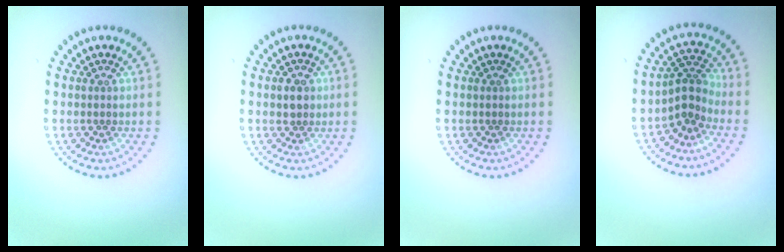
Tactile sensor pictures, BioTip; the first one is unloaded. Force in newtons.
{"total": 1.5, "press": 1.5, "slide": 0.2}
{"total": 0.0}
{"total": 2.8, "press": 2.0, "slide": 2.0}